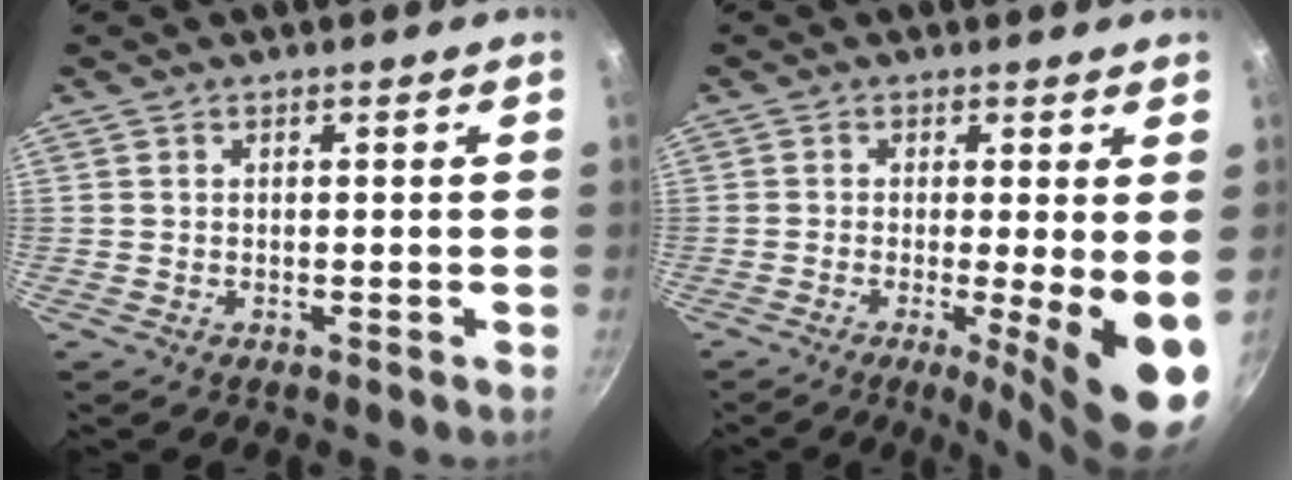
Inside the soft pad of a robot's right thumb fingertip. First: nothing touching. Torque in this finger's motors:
{"motor_torque": [0.09, 1.27, 0.03, -0.23, 0.26]}